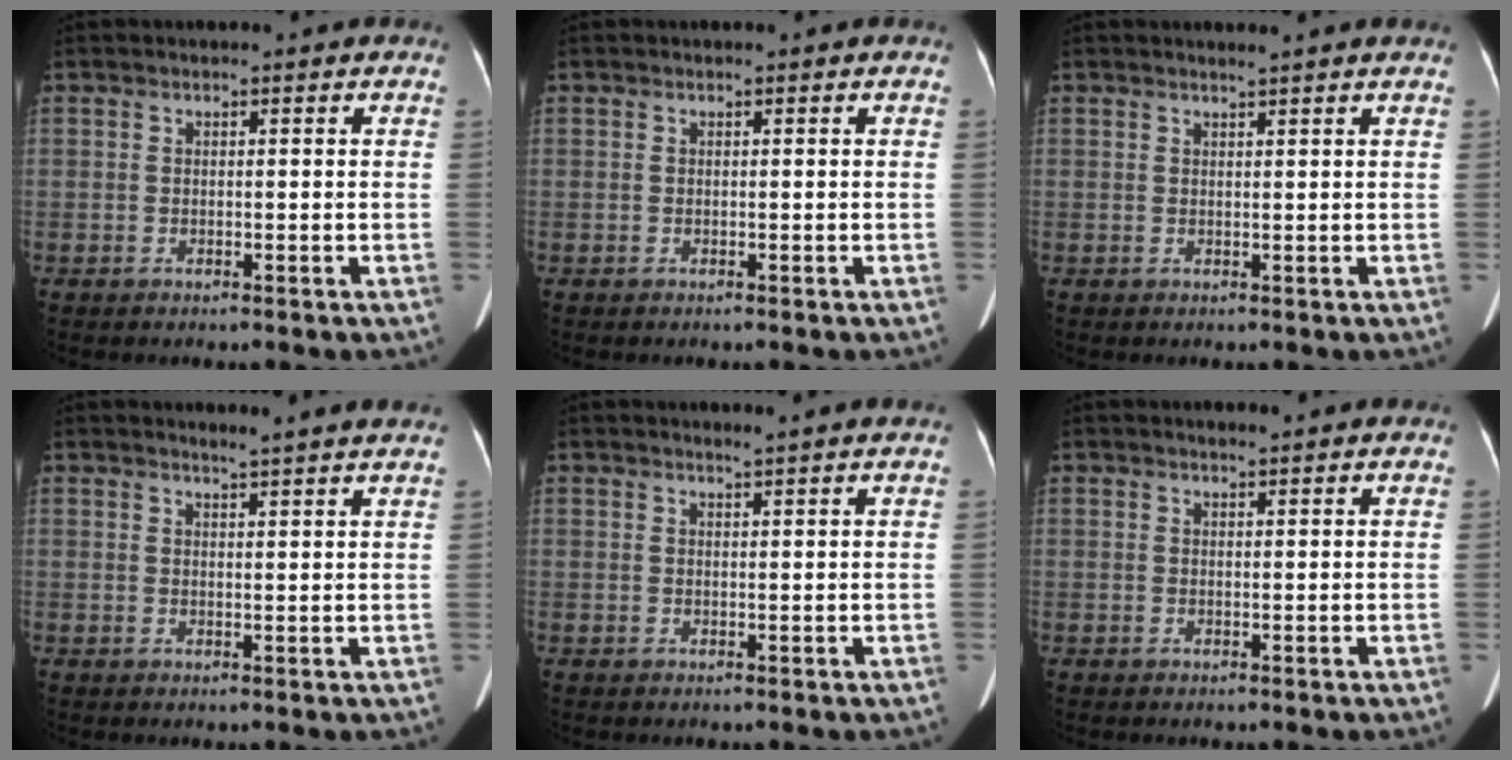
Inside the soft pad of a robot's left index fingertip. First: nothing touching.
{"total": 0.0}
{"total": 1.6, "force": [1.5, -0.4, 0.5], "torque": [-0.015, 0.003, 0.026]}
{"total": 6.3, "force": [5.8, -0.6, 2.4], "torque": [-0.034, 0.004, 0.057]}
{"total": 2.5, "force": [2.2, -0.6, 0.8], "torque": [-0.018, 0.001, 0.030]}
{"total": 2.6, "force": [2.4, 0.2, 0.9], "torque": [-0.015, 0.013, 0.029]}